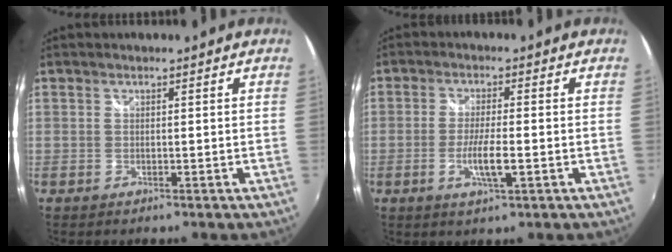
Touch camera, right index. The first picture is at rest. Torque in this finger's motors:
{"motor_torque": [1.04, -0.57, 0.50, 0.14]}